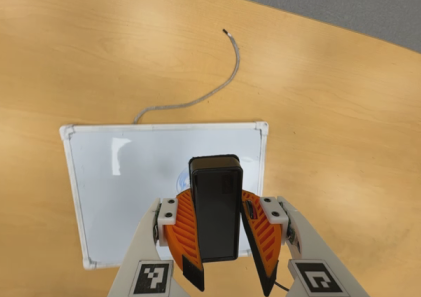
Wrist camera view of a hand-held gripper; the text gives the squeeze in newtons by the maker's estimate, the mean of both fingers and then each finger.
{"total": 8.1, "left": 9.2, "right": 7.1}